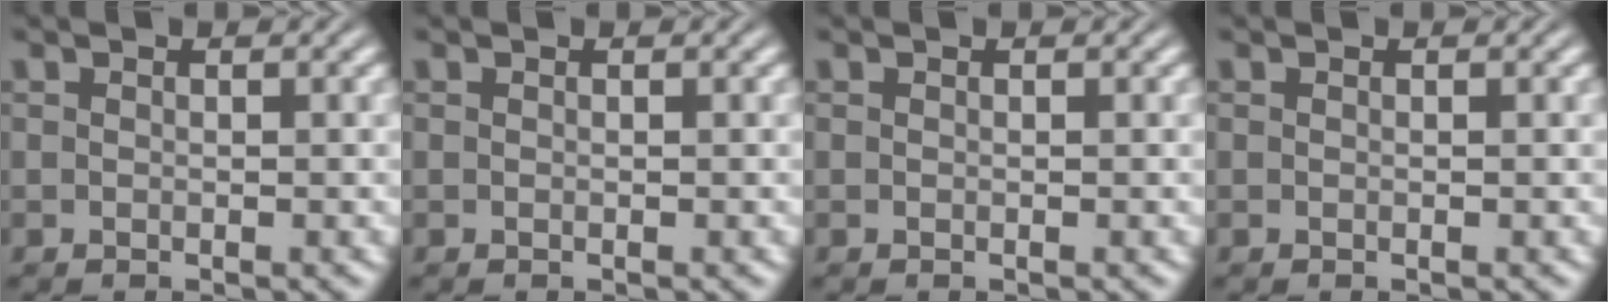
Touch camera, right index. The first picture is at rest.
{"total": 0.0}
{"total": 0.0}
{"total": 0.0}